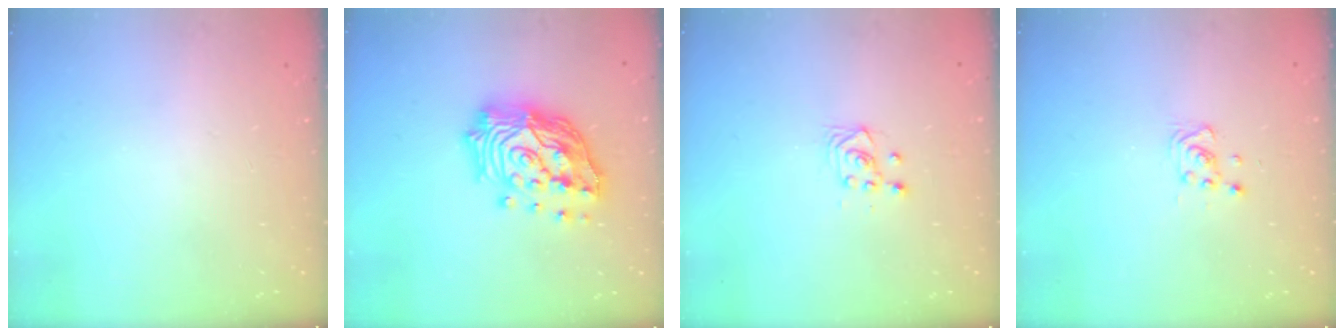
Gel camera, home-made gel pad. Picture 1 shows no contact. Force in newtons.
{"total": 22.7, "press": 22.6, "slide": 1.9}
{"total": 4.2, "press": 3.9, "slide": 1.7}
{"total": 4.4, "press": 4.2, "slide": 1.1}